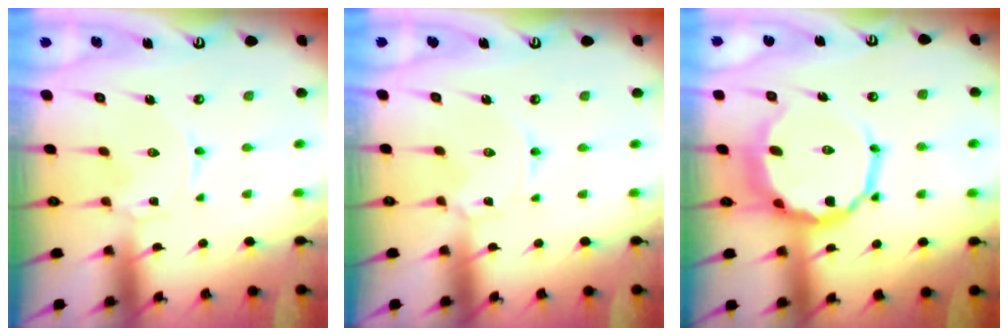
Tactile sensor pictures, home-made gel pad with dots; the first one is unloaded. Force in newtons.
{"total": 1.4, "press": 1.4, "slide": 0.1}
{"total": 12.2, "press": 11.8, "slide": 3.1}